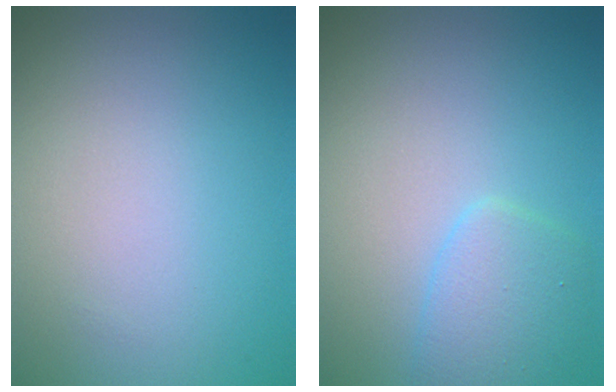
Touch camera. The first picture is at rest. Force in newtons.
{"total": 2.4, "press": 2.4, "slide": 0.0}